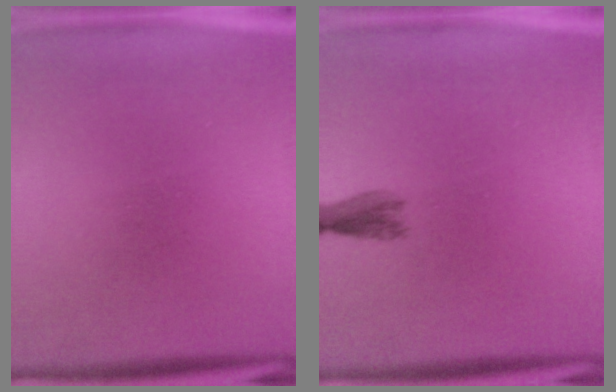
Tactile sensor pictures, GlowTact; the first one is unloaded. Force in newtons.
{"total": 2.3}